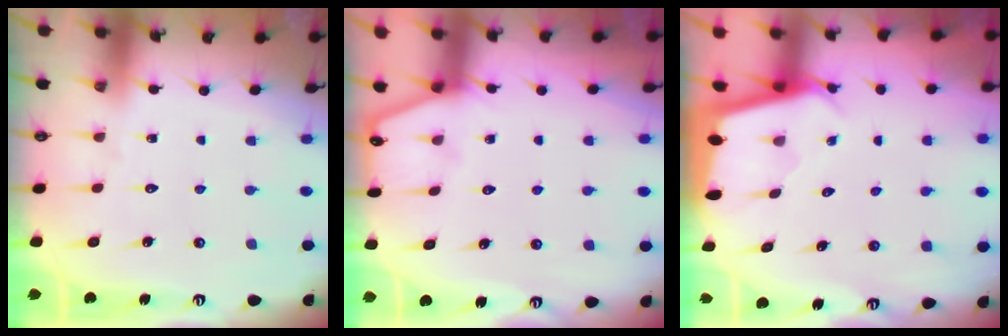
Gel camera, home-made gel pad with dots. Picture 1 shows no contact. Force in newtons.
{"total": 1.8, "press": 1.8, "slide": 0.3}
{"total": 2.3, "press": 2.3, "slide": 0.1}